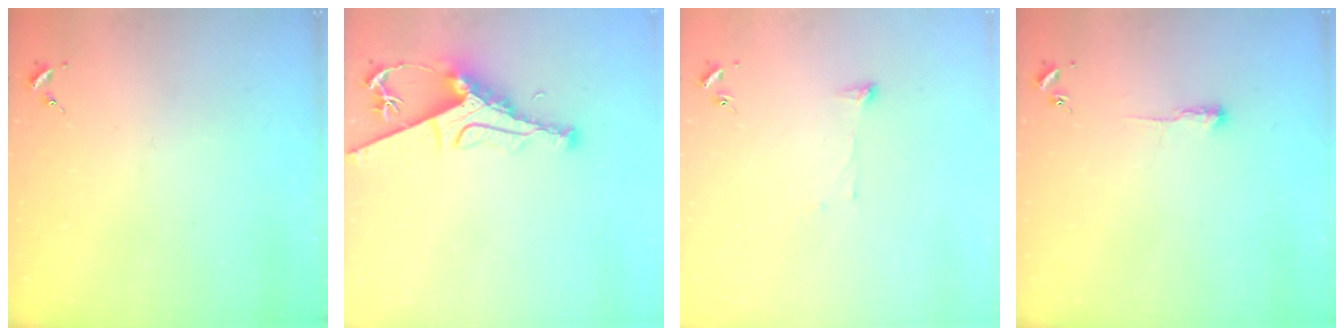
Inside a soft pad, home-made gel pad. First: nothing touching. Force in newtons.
{"total": 9.4, "press": 9.4, "slide": 1.2}
{"total": 3.8, "press": 3.8, "slide": 0.6}
{"total": 2.7, "press": 2.6, "slide": 0.4}